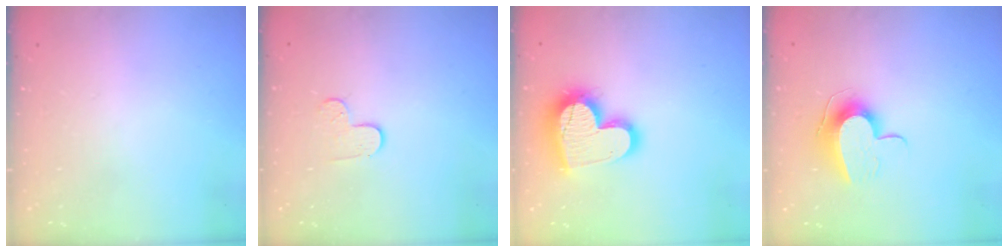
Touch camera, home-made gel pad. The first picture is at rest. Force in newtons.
{"total": 4.3, "press": 4.3, "slide": 0.4}
{"total": 17.4, "press": 17.3, "slide": 1.3}
{"total": 11.2, "press": 11.1, "slide": 0.5}